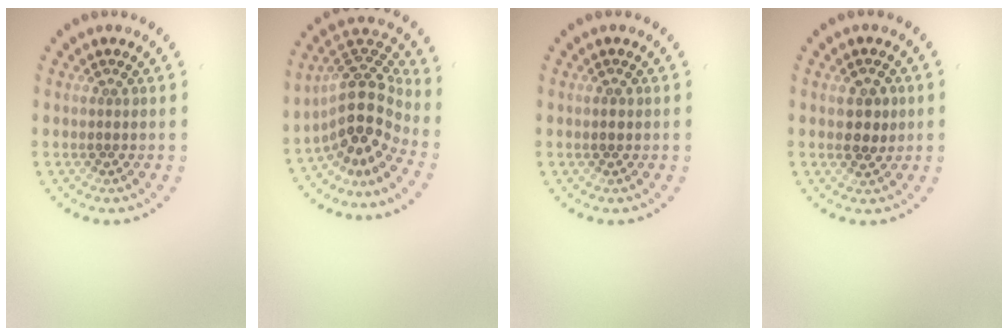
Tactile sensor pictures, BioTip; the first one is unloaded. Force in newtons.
{"total": 5.1, "press": 4.1, "slide": 3.0}
{"total": 1.1, "press": 1.1, "slide": 0.0}
{"total": 2.3, "press": 2.2, "slide": 0.3}